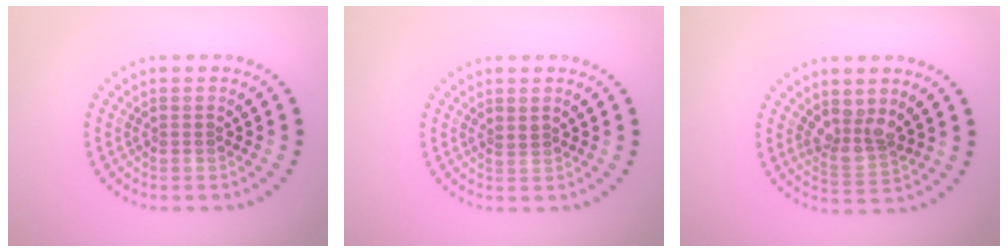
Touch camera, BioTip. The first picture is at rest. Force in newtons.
{"total": 0.5, "press": 0.2, "slide": 0.5}
{"total": 2.8, "press": 2.2, "slide": 1.7}